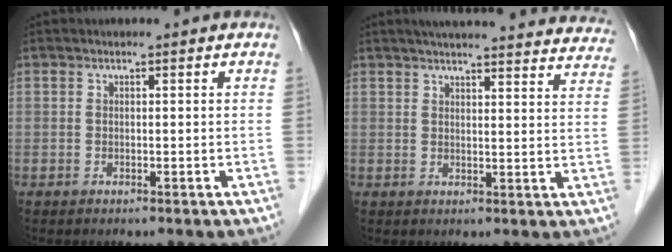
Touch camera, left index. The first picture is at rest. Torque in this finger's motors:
{"motor_torque": [0.52, -0.70, 0.26, 0.05]}